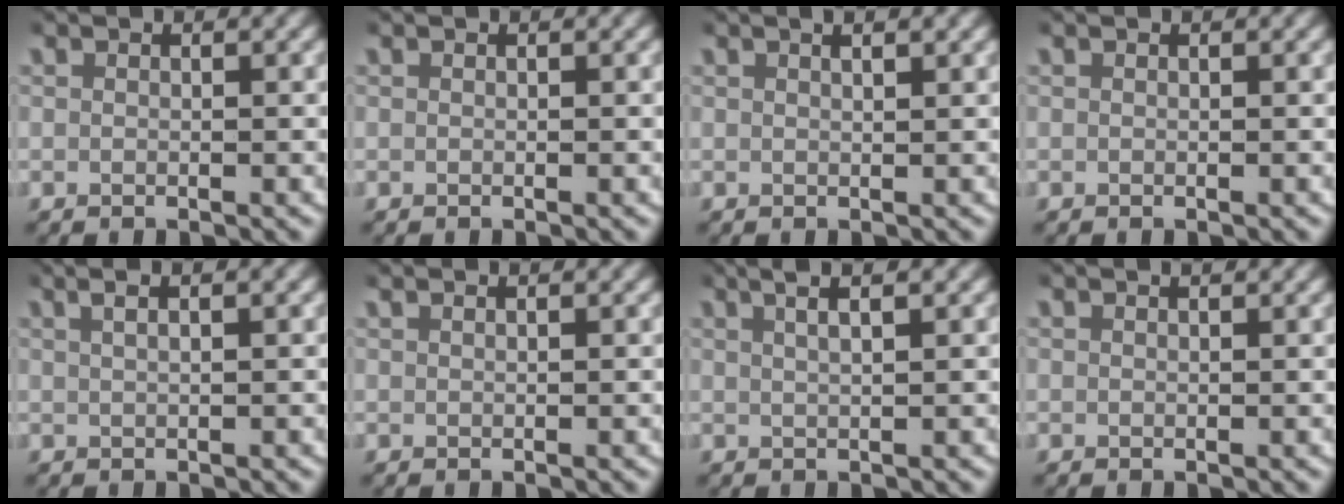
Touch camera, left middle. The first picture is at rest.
{"total": 0.0}
{"total": 1.5, "force": [1.0, 0.2, 1.1], "torque": [-0.010, 0.006, 0.014]}
{"total": 0.0}
{"total": 3.0, "force": [1.7, 1.0, 2.3], "torque": [-0.022, 0.022, 0.020]}
{"total": 0.8, "force": [0.7, 0.1, 0.3], "torque": [-0.006, 0.002, 0.011]}
{"total": 4.8, "force": [3.1, 1.7, 3.3], "torque": [-0.041, 0.023, 0.040]}
{"total": 0.7, "force": [0.6, -0.1, 0.3], "torque": [0.002, 0.003, 0.007]}